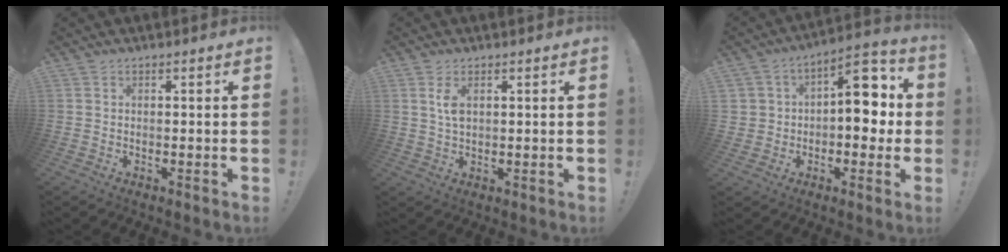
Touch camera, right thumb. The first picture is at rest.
{"total": 3.8, "force": [1.2, 1.8, 3.1], "torque": [-0.056, 0.001, 0.019]}
{"total": 13.0, "force": [1.4, 9.4, 8.9], "torque": [-0.093, -0.003, 0.024]}